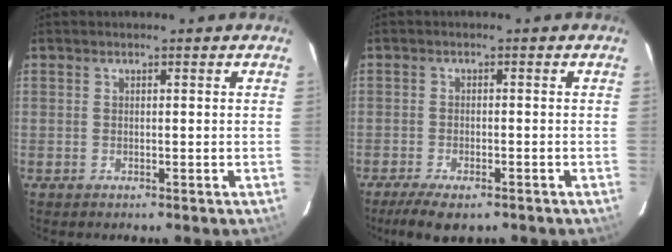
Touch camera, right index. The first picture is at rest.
{"total": 6.9, "force": [-5.1, 2.2, 4.0], "torque": [-0.097, -0.021, -0.085]}